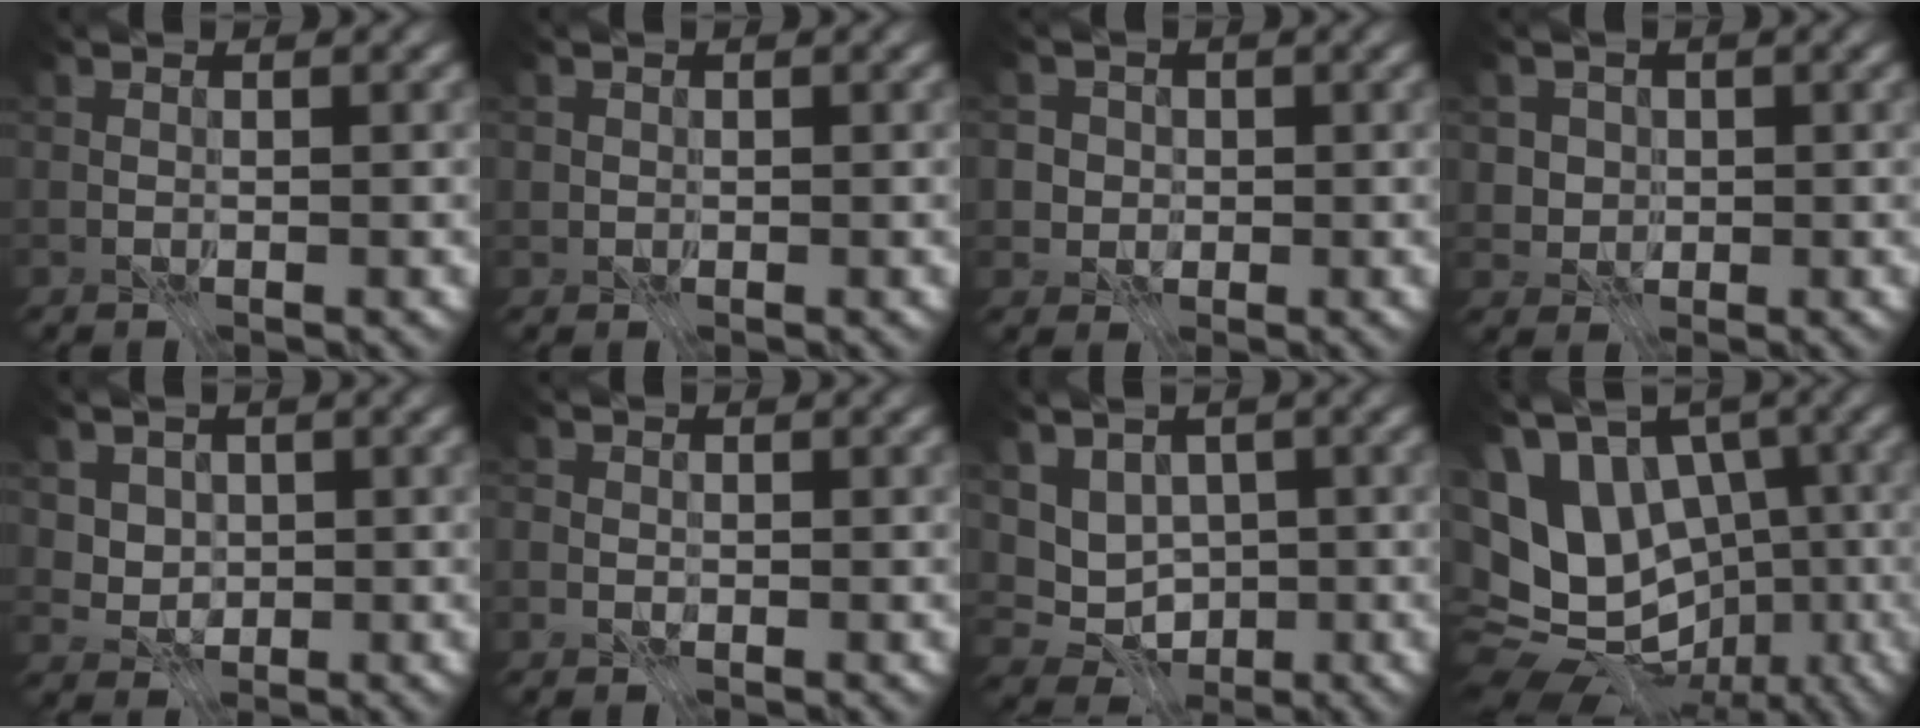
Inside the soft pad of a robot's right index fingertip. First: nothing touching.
{"total": 0.6, "force": [0.0, 0.6, -0.1], "torque": [0.004, -0.002, 0.000]}
{"total": 3.1, "force": [0.3, 3.0, 0.7], "torque": [-0.003, 0.008, -0.002]}
{"total": 2.6, "force": [0.4, 2.4, 0.7], "torque": [-0.016, -0.003, 0.013]}
{"total": 2.9, "force": [1.1, 2.4, 1.0], "torque": [-0.035, -0.010, 0.040]}
{"total": 1.1, "force": [-0.3, 1.1, 0.1], "torque": [0.002, -0.001, -0.009]}
{"total": 4.9, "force": [0.8, 4.2, 2.6], "torque": [-0.048, 0.007, 0.014]}
{"total": 13.8, "force": [0.9, 10.7, 8.6], "torque": [-0.167, 0.013, 0.024]}